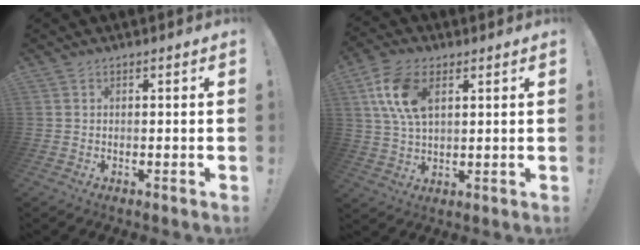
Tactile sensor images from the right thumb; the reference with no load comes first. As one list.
[{"total": 12.4, "force": [4.7, 7.1, 9.1], "torque": [-0.182, -0.004, 0.087]}]